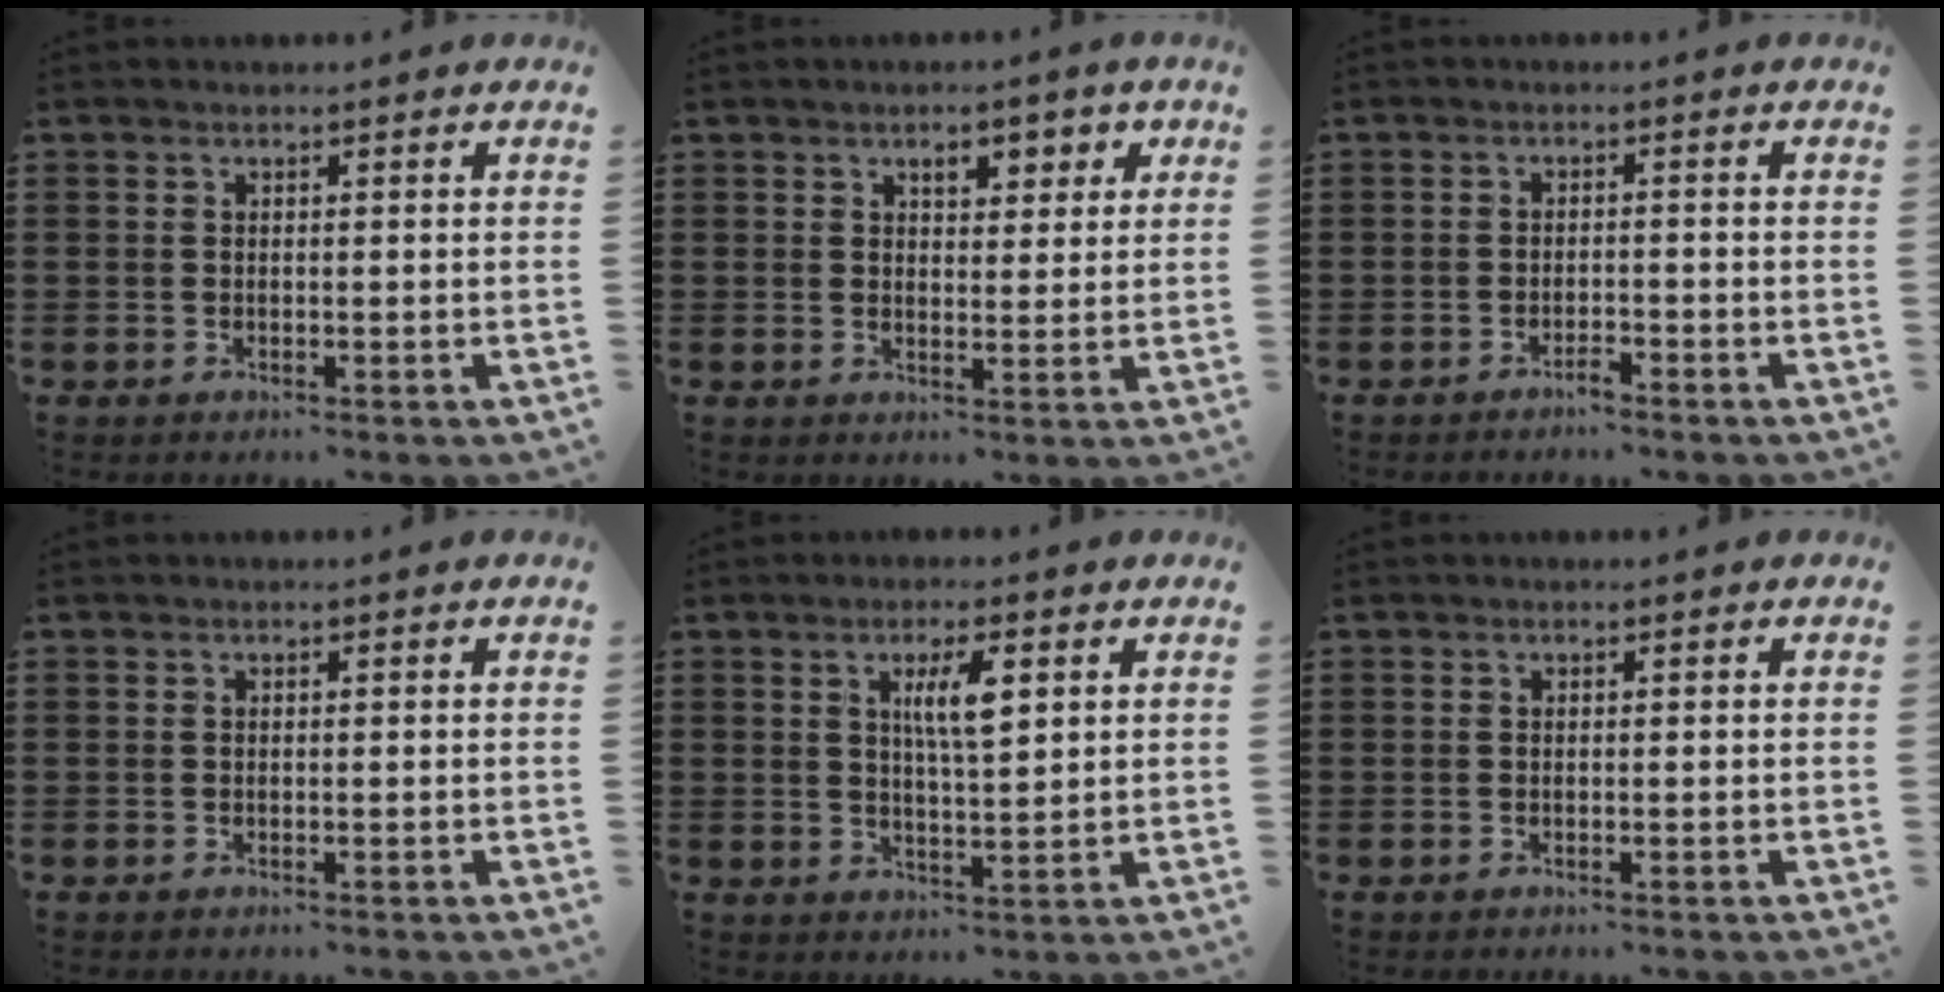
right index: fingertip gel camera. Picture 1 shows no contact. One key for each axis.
{"total": 3.8, "fx": 2.1, "fy": 2.2, "fz": 2.4, "tx": -0.033, "ty": 0.002, "tz": 0.027}
{"total": 1.6, "fx": -1.5, "fy": 0.1, "fz": 0.7, "tx": -0.014, "ty": 0.001, "tz": -0.028}
{"total": 0.0}
{"total": 5.3, "fx": 1.9, "fy": 1.3, "fz": 4.8, "tx": -0.093, "ty": 0.005, "tz": 0.027}
{"total": 0.0}